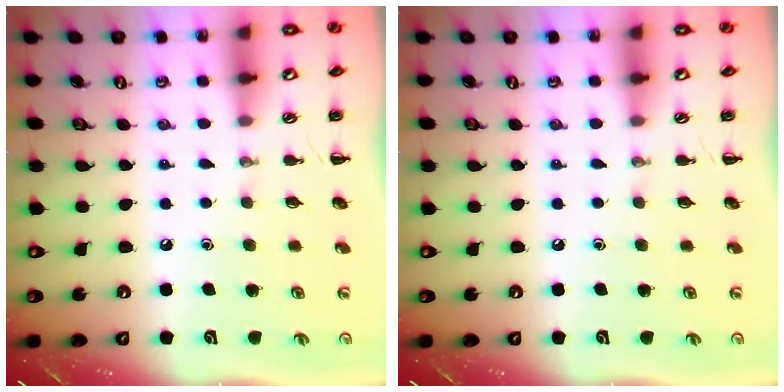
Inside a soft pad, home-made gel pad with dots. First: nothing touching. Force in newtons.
{"total": 0.0}